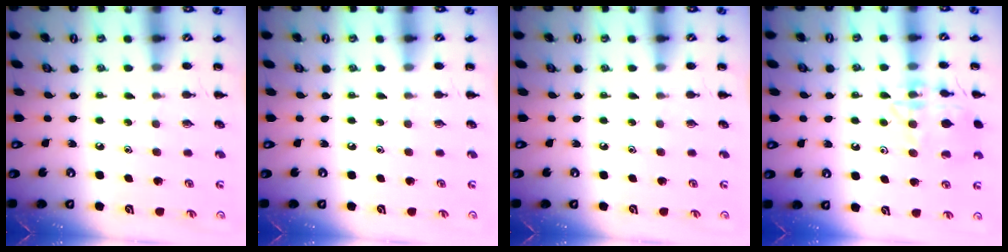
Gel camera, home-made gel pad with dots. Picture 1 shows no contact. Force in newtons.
{"total": 0.0}
{"total": 0.0}
{"total": 14.8, "press": 14.7, "slide": 0.8}